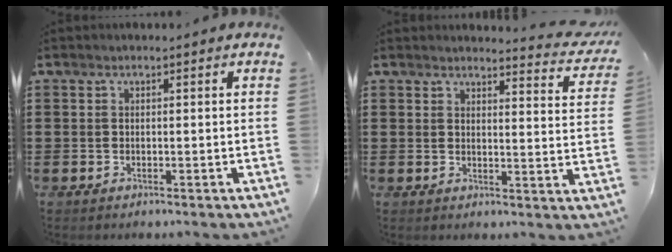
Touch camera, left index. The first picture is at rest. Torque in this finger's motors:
{"motor_torque": [2.14, 0.00, 0.01, 0.00]}